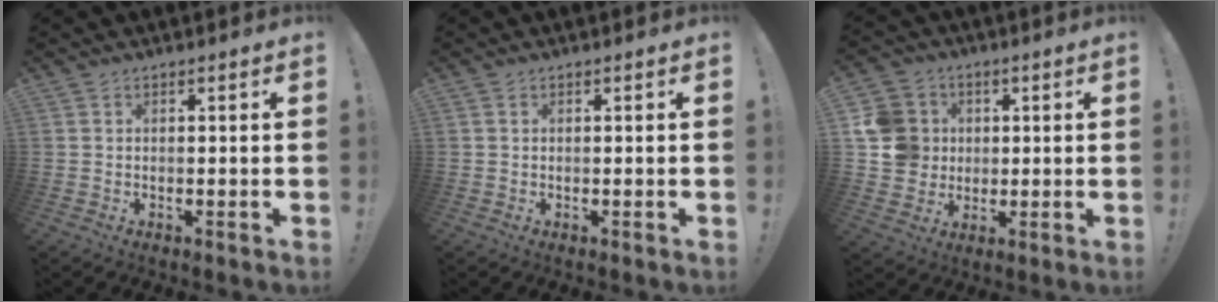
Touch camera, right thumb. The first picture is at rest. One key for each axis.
{"total": 0.0}
{"total": 12.4, "fx": 1.8, "fy": 11.7, "fz": 3.9, "tx": -0.072, "ty": 0.003, "tz": 0.043}